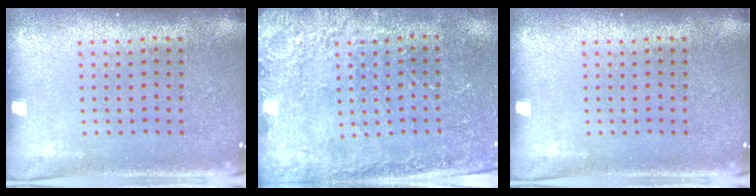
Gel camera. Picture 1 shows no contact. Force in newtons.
{"total": 2.5, "press": 2.4, "slide": 0.7}
{"total": 0.0}